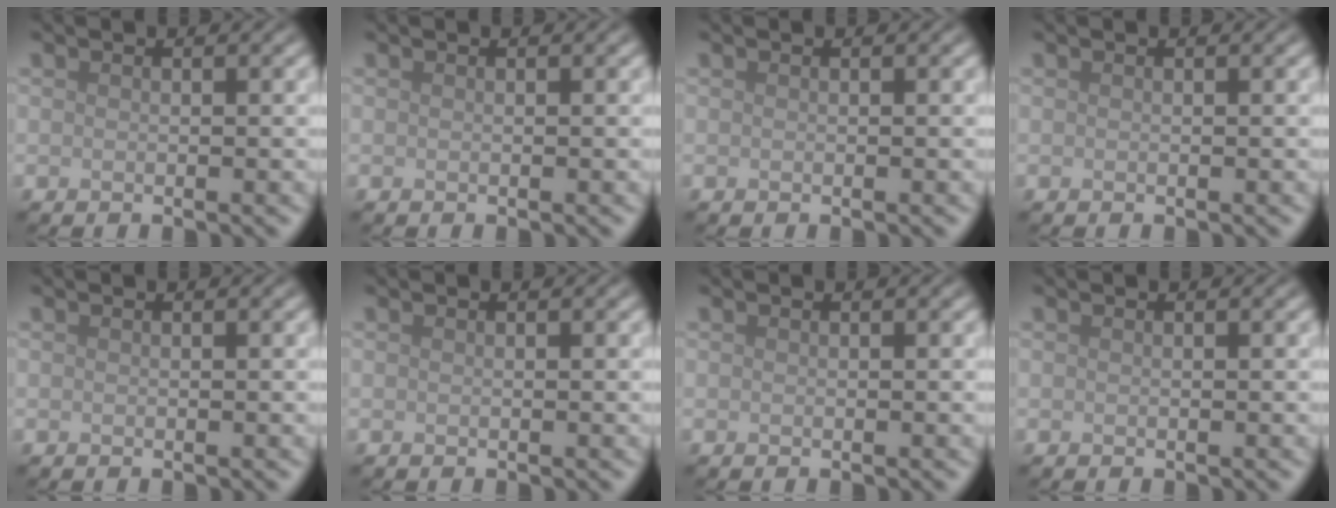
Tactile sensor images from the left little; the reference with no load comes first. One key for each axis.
{"total": 0.0}
{"total": 0.0}
{"total": 0.0}
{"total": 0.0}
{"total": 0.0}
{"total": 0.0}
{"total": 0.0}